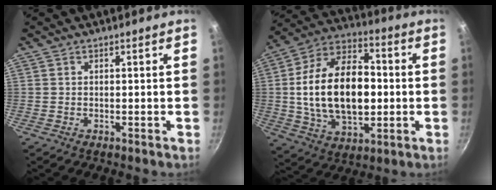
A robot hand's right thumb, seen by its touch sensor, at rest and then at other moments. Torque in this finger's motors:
{"motor_torque": [0.10, 3.06, 1.50, 0.61, 0.46]}